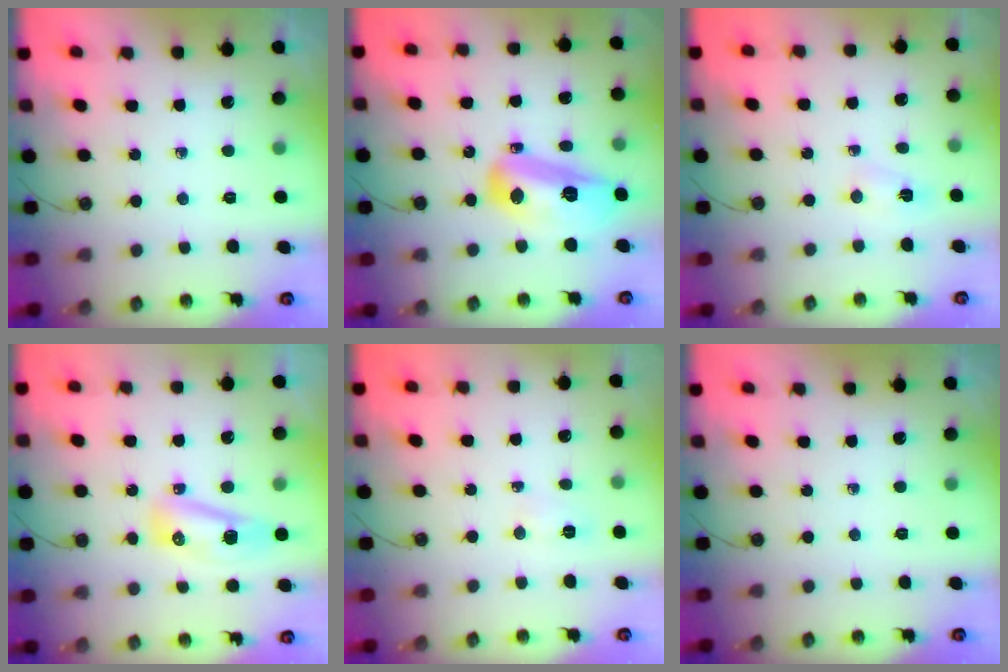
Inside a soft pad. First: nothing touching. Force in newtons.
{"total": 14.9, "press": 14.8, "slide": 1.5}
{"total": 2.1, "press": 2.0, "slide": 0.4}
{"total": 8.8, "press": 8.5, "slide": 1.9}
{"total": 3.5, "press": 3.4, "slide": 0.4}
{"total": 0.0}